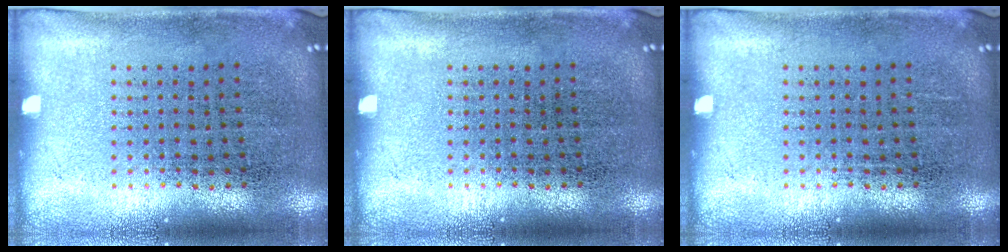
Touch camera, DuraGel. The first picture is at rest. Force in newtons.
{"total": 0.0}
{"total": 0.0}